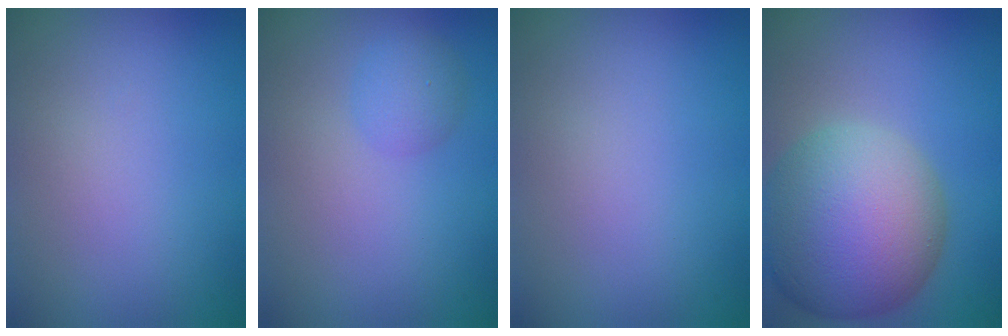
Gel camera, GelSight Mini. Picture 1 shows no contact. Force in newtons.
{"total": 1.9, "press": 1.9, "slide": 0.1}
{"total": 0.0}
{"total": 13.5, "press": 13.4, "slide": 0.6}